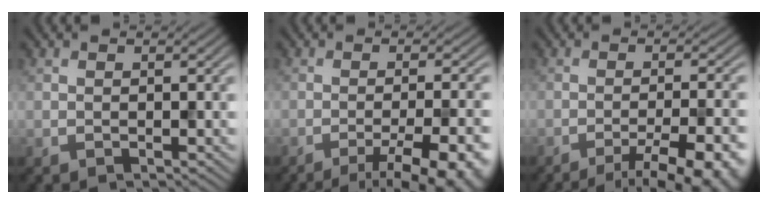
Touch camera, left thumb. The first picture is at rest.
{"total": 11.5, "force": [-7.2, 2.9, 8.5], "torque": [-0.105, 0.000, -0.081]}
{"total": 11.4, "force": [-7.8, 2.7, 7.9], "torque": [-0.099, 0.004, -0.086]}